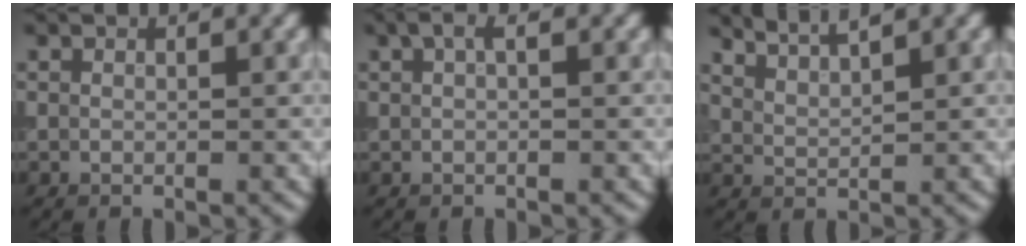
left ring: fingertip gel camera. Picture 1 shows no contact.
{"total": 1.3, "force": [0.6, 0.3, 1.1], "torque": [-0.022, 0.005, 0.010]}
{"total": 3.1, "force": [2.9, 0.4, 1.1], "torque": [-0.012, 0.009, 0.049]}